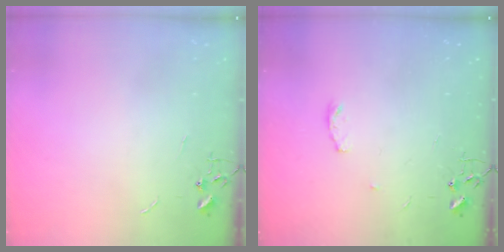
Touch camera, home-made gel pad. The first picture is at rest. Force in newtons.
{"total": 4.0, "press": 3.9, "slide": 0.6}